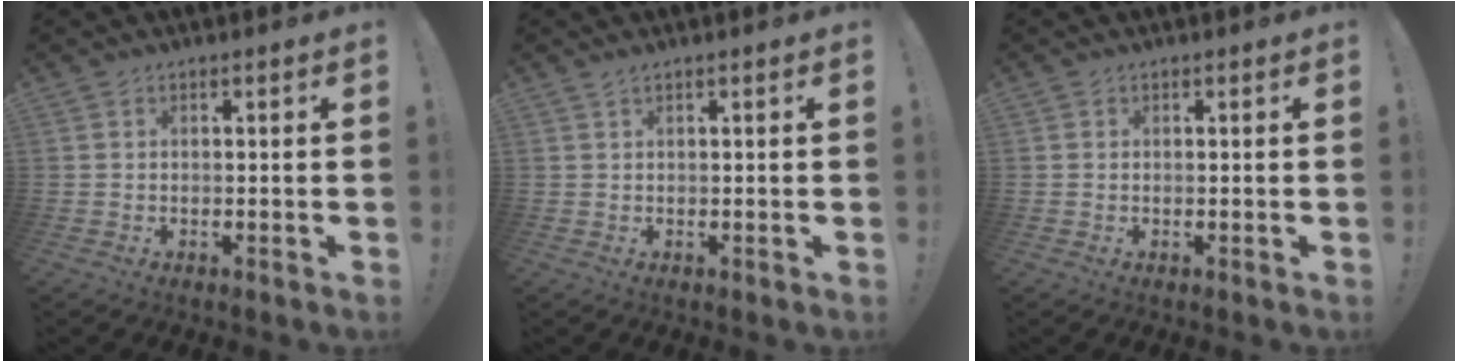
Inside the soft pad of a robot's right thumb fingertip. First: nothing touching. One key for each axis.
{"total": 0.7, "fx": 0.6, "fy": 0.0, "fz": 0.5, "tx": -0.013, "ty": 0.000, "tz": 0.011}
{"total": 0.0}